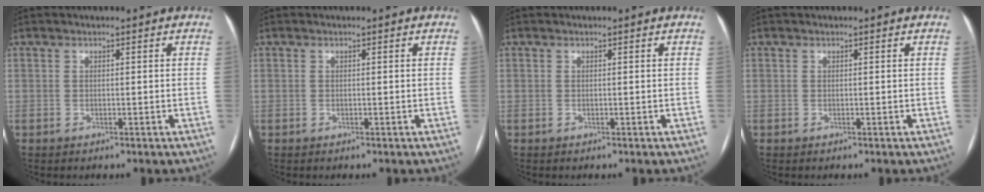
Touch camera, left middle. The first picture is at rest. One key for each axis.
{"total": 0.0}
{"total": 0.0}
{"total": 0.0}